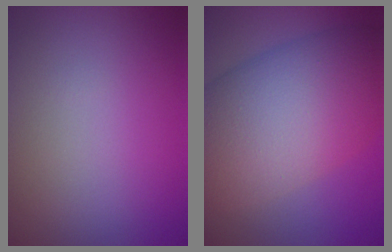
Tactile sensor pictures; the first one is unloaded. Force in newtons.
{"total": 12.5, "press": 12.5, "slide": 0.2}